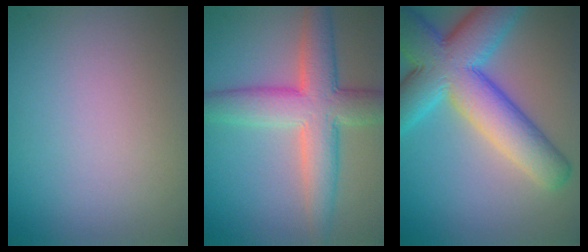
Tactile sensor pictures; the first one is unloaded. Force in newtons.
{"total": 7.3, "press": 7.3, "slide": 0.2}
{"total": 11.3, "press": 11.3, "slide": 0.2}